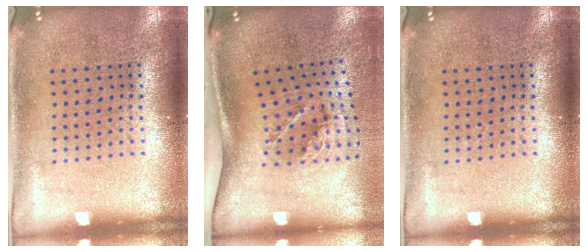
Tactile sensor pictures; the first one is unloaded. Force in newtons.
{"total": 2.0, "press": 1.3, "slide": 1.5}
{"total": 0.0}